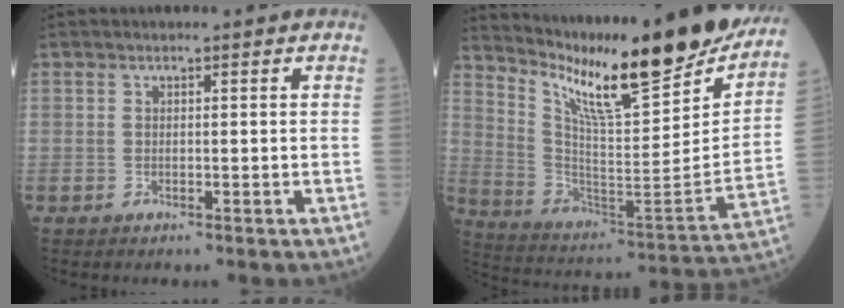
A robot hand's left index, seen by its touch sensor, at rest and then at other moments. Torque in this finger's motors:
{"motor_torque": [1.45, -0.69, 0.33, 0.07]}